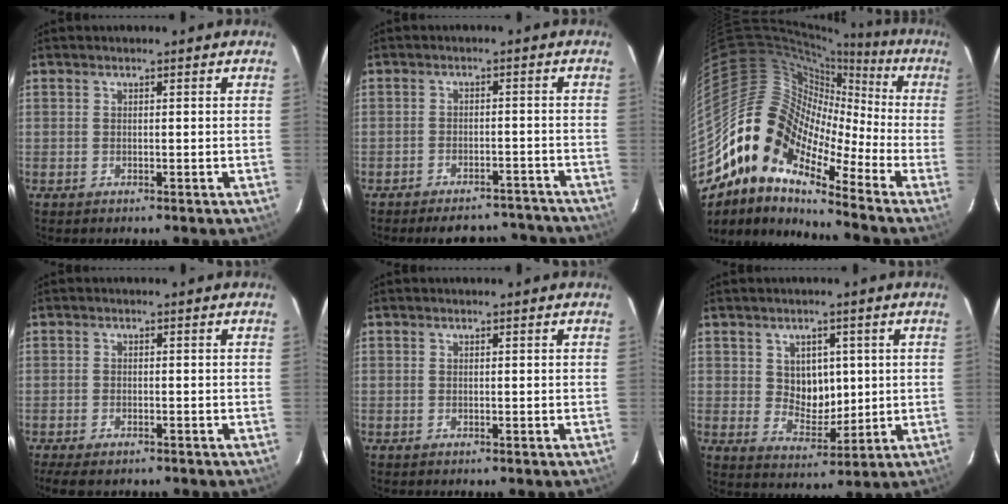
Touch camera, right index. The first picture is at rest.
{"total": 13.2, "force": [-11.7, 4.8, 3.6], "torque": [-0.082, 0.024, -0.137]}
{"total": 12.8, "force": [-7.0, 7.1, 8.1], "torque": [-0.113, 0.014, -0.157]}
{"total": 5.4, "force": [-4.2, 2.0, 2.8], "torque": [-0.073, -0.018, -0.072]}
{"total": 0.0}
{"total": 6.7, "force": [1.5, 5.4, 3.6], "torque": [-0.057, 0.002, 0.036]}